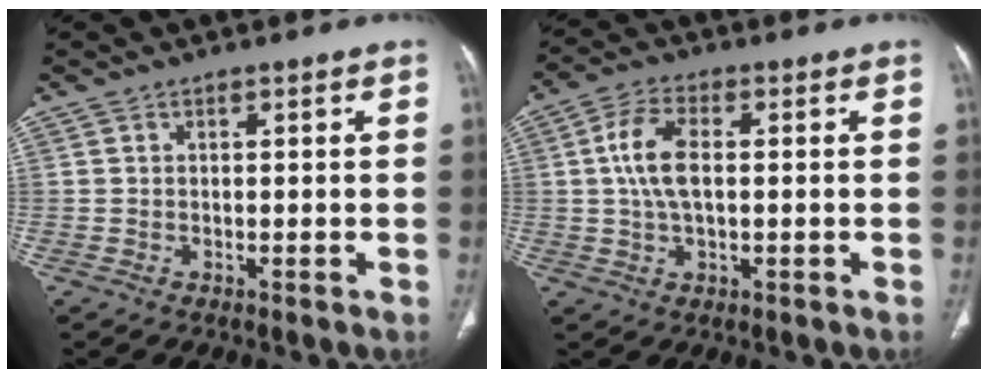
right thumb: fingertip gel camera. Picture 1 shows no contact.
{"total": 7.8, "force": [0.6, 3.9, 6.8], "torque": [-0.138, 0.011, 0.009]}